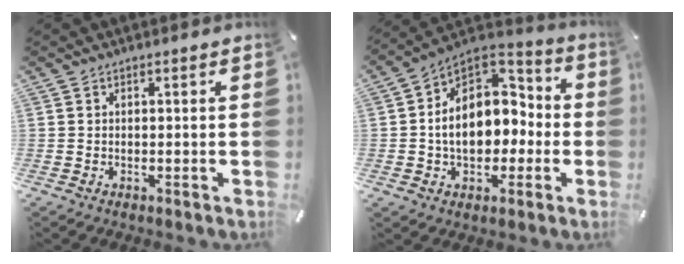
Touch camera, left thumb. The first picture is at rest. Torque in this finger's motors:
{"motor_torque": [0.39, 1.33, 2.09, -0.49, 0.52]}